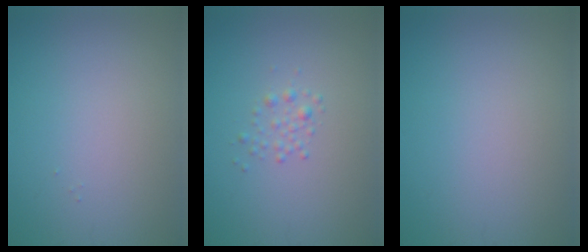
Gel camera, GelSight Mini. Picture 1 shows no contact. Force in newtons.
{"total": 1.1, "press": 1.1, "slide": 0.0}
{"total": 0.0}